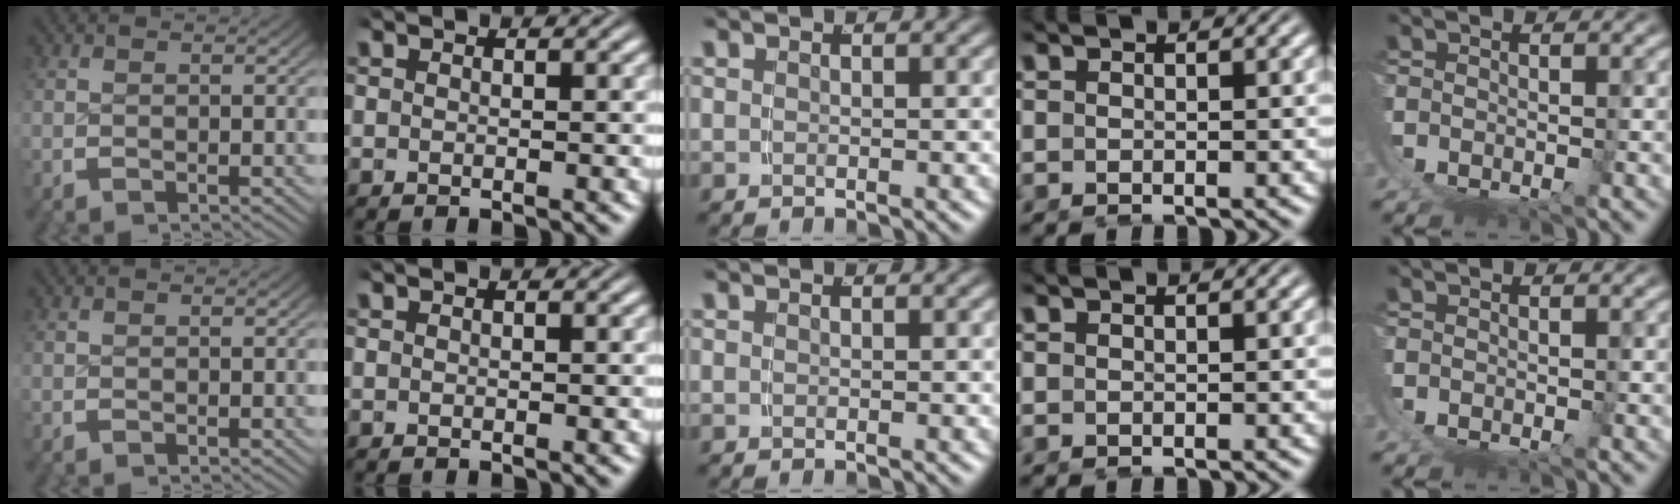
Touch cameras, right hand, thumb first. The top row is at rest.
{}